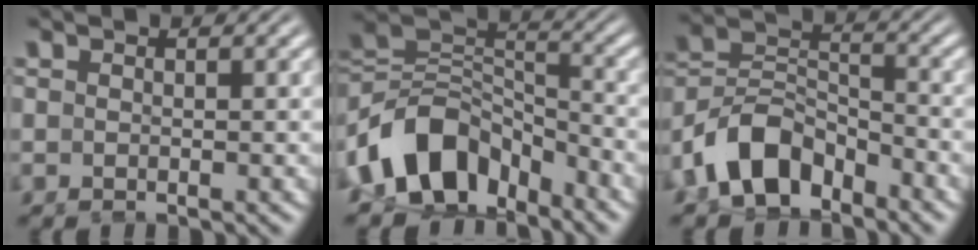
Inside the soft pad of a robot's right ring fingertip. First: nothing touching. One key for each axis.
{"total": 10.5, "fx": -4.4, "fy": 7.7, "fz": 5.7, "tx": -0.115, "ty": -0.036, "tz": -0.065}
{"total": 7.2, "fx": -4.0, "fy": 4.9, "fz": 3.5, "tx": -0.067, "ty": -0.021, "tz": -0.064}